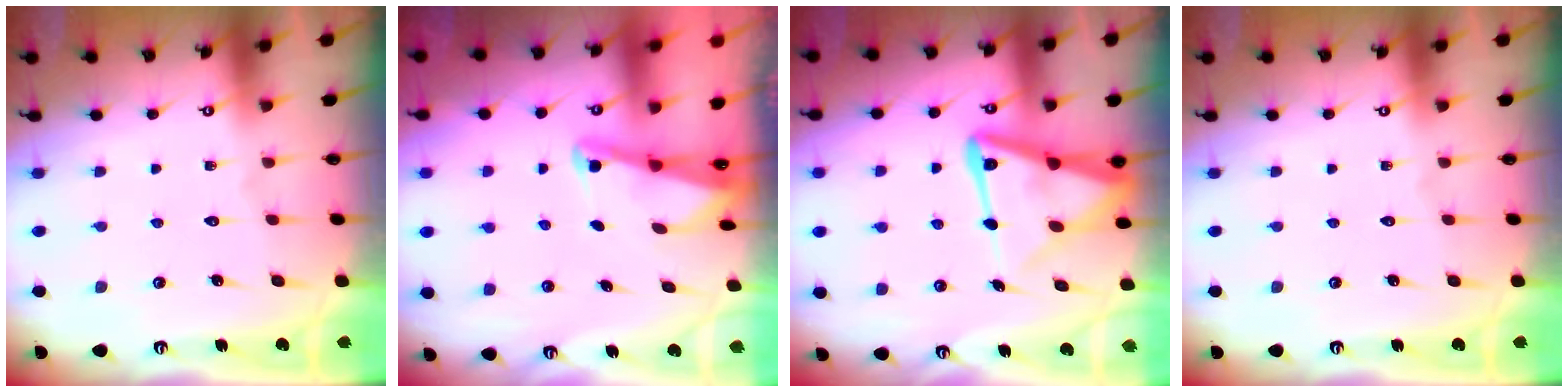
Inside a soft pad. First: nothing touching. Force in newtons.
{"total": 2.2, "press": 2.2, "slide": 0.3}
{"total": 14.1, "press": 14.1, "slide": 1.5}
{"total": 0.0}